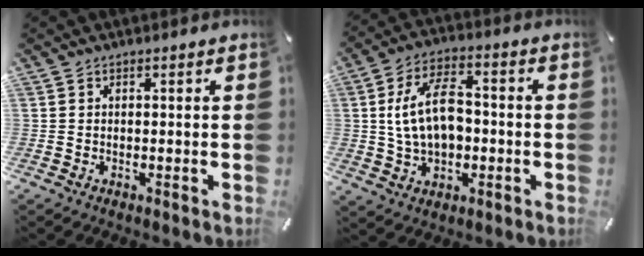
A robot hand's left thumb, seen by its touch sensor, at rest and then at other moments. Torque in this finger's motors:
{"motor_torque": [0.33, 1.85, 1.09, -0.70, 0.42]}